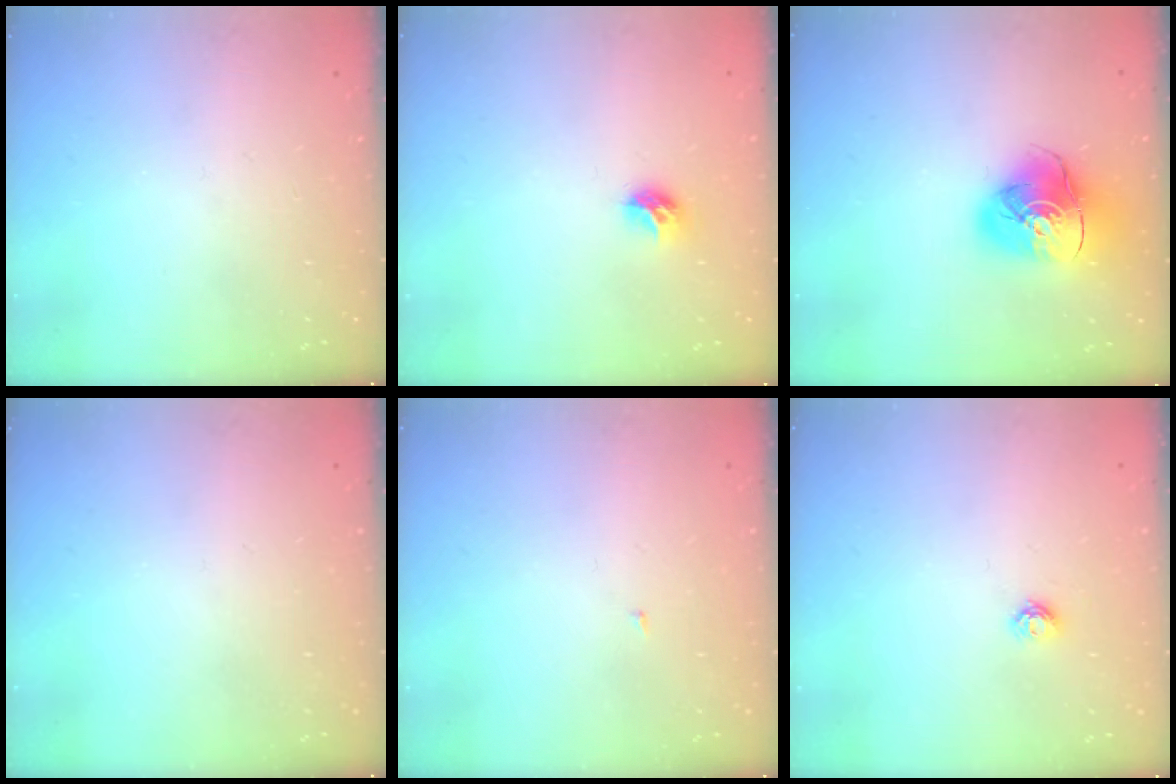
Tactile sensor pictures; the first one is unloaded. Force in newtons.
{"total": 7.5, "press": 7.4, "slide": 0.7}
{"total": 16.1, "press": 16.0, "slide": 2.1}
{"total": 0.0}
{"total": 1.8, "press": 1.8, "slide": 0.2}
{"total": 3.5, "press": 3.4, "slide": 0.4}